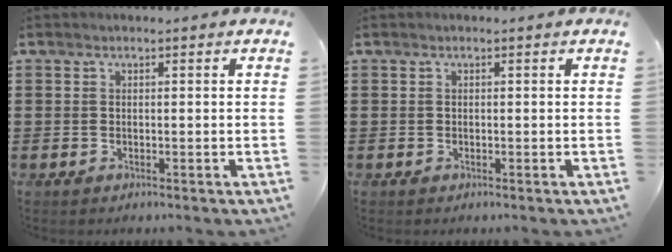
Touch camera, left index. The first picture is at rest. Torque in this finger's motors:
{"motor_torque": [0.05, 0.01, 0.03, 0.01]}